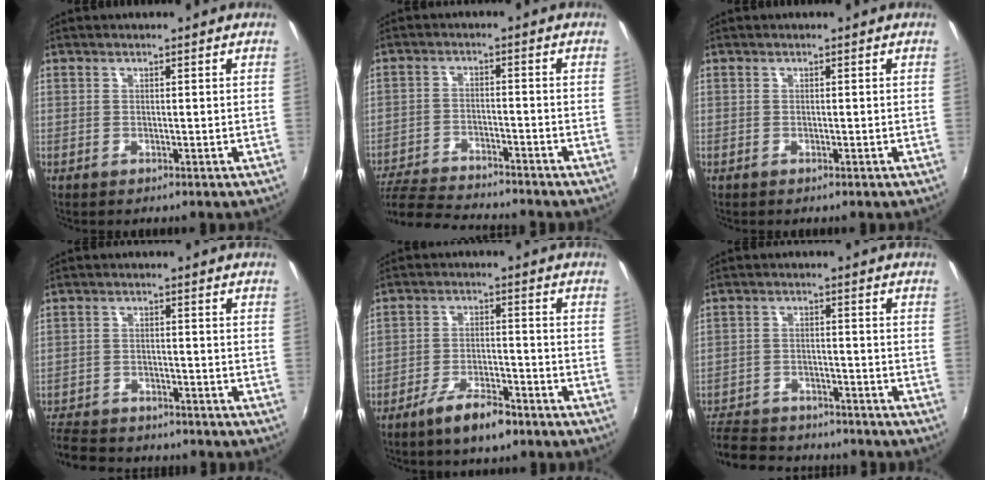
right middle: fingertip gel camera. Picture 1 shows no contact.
{"total": 14.2, "force": [-12.8, 2.2, 5.7], "torque": [-0.138, -0.019, -0.215]}
{"total": 0.0}
{"total": 12.0, "force": [-10.4, 4.2, 4.1], "torque": [-0.119, -0.008, -0.169]}
{"total": 7.5, "force": [-5.5, 2.3, 4.6], "torque": [-0.099, 0.000, -0.091]}
{"total": 16.4, "force": [-14.0, 5.6, 6.3], "torque": [-0.156, -0.010, -0.212]}